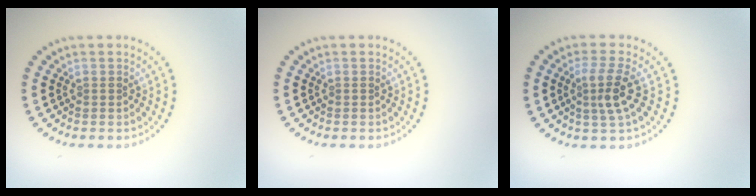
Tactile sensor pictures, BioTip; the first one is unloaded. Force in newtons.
{"total": 0.0}
{"total": 2.9, "press": 2.4, "slide": 1.6}